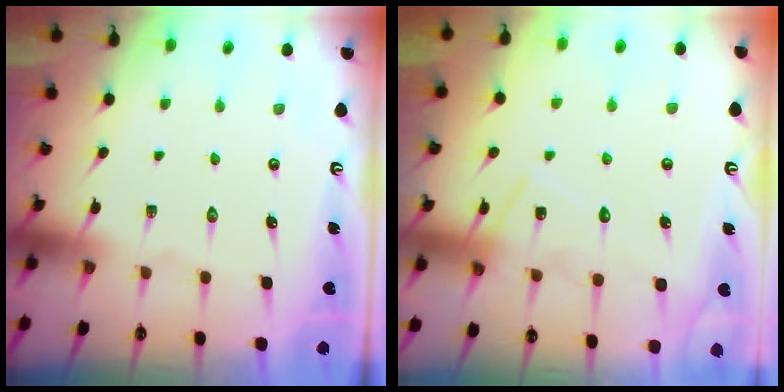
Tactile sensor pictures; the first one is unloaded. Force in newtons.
{"total": 13.1, "press": 13.1, "slide": 0.9}